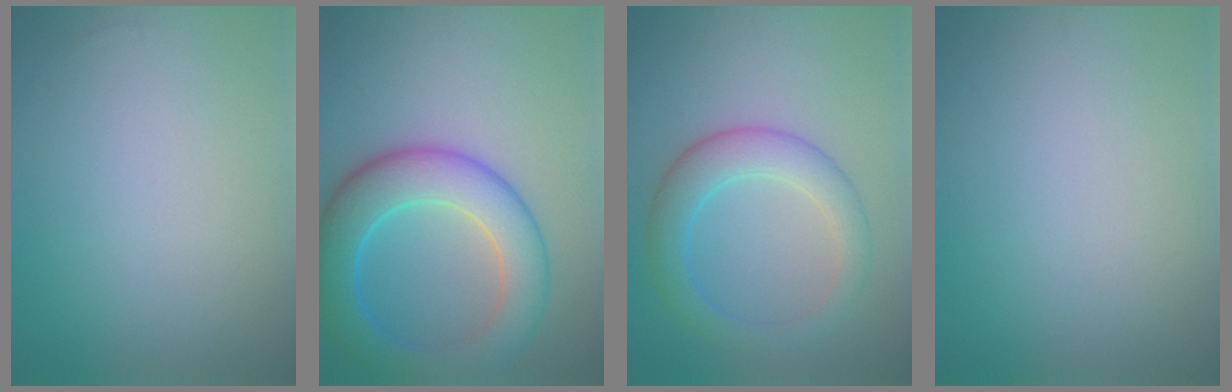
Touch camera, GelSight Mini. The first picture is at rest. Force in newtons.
{"total": 7.7, "press": 7.7, "slide": 0.2}
{"total": 4.3, "press": 4.3, "slide": 0.1}
{"total": 0.0}